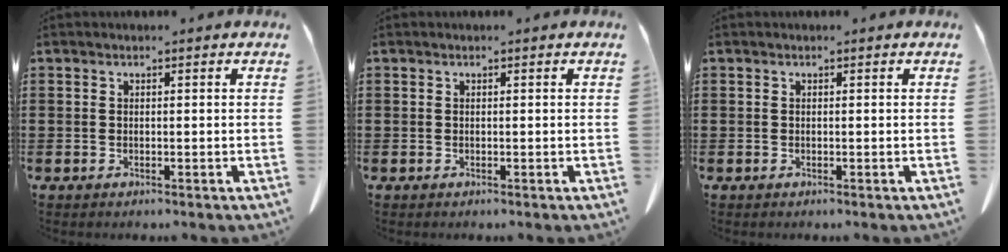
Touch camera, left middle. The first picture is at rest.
{"total": 0.0}
{"total": 0.0}